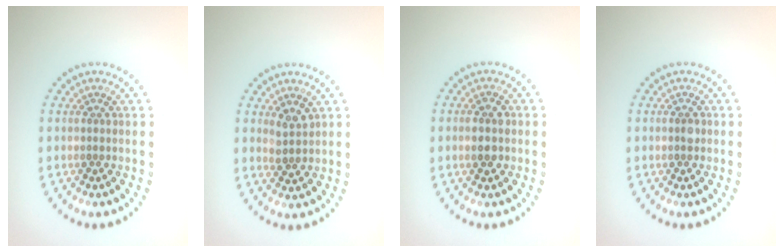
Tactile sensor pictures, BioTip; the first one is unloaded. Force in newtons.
{"total": 1.4, "press": 1.2, "slide": 0.7}
{"total": 1.9, "press": 1.9, "slide": 0.2}
{"total": 0.8, "press": 0.8, "slide": 0.0}